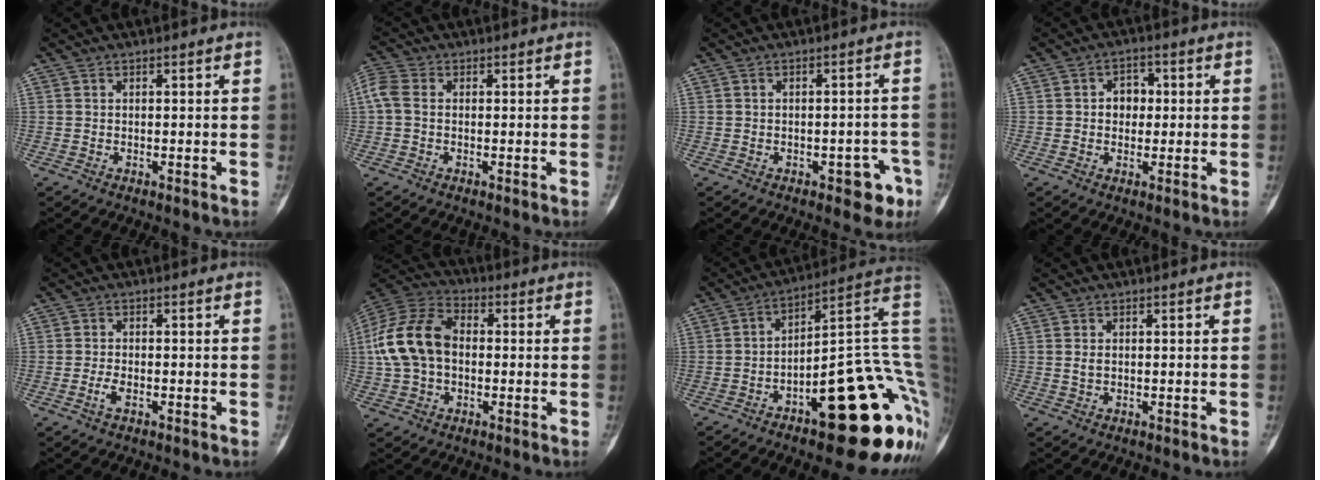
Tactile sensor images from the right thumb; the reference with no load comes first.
{"total": 4.2, "force": [0.2, 3.0, 3.0], "torque": [-0.080, 0.013, -0.004]}
{"total": 5.4, "force": [-2.8, 2.6, 3.8], "torque": [-0.024, 0.020, -0.030]}
{"total": 4.3, "force": [0.3, 3.4, 2.6], "torque": [-0.015, 0.010, -0.001]}
{"total": 2.2, "force": [-1.1, 0.9, 1.7], "torque": [-0.043, 0.006, -0.022]}
{"total": 15.0, "force": [0.1, 10.4, 10.8], "torque": [-0.212, 0.033, -0.005]}
{"total": 25.7, "force": [-6.7, 8.4, 23.3], "torque": [-0.231, 0.058, -0.081]}
{"total": 1.0, "force": [0.1, 0.6, 0.8], "torque": [-0.014, 0.001, 0.005]}